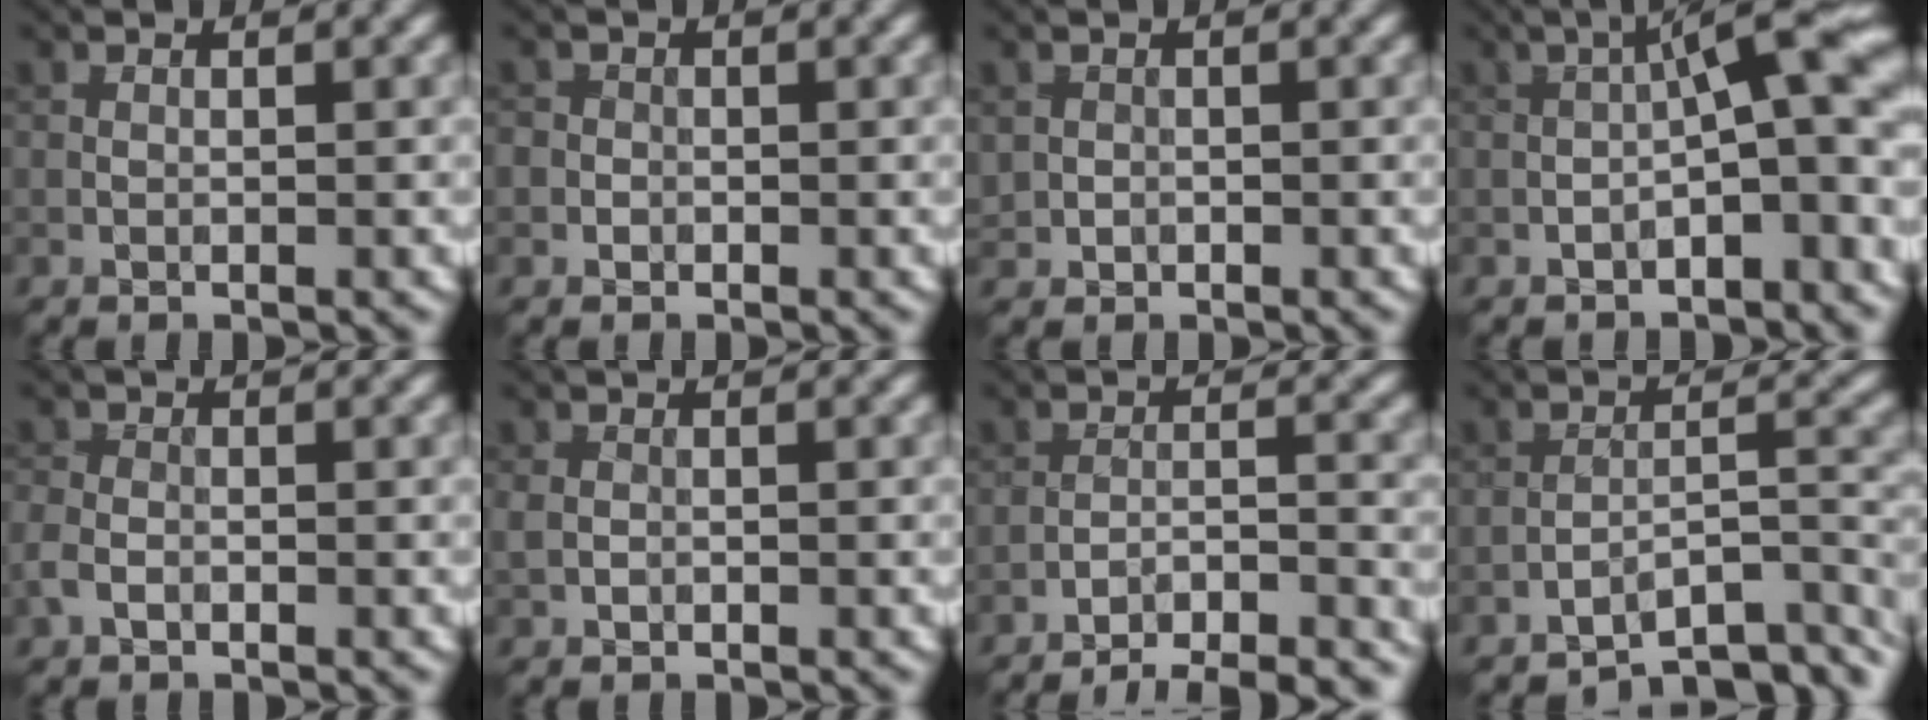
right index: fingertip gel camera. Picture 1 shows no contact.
{"total": 1.3, "force": [-0.2, 1.3, 0.2], "torque": [0.011, 0.002, -0.009]}
{"total": 0.9, "force": [0.0, 0.9, 0.0], "torque": [0.009, -0.004, 0.000]}
{"total": 6.6, "force": [-0.9, 1.5, 6.4], "torque": [-0.082, 0.024, -0.024]}
{"total": 1.8, "force": [-0.9, 1.3, 0.9], "torque": [-0.021, -0.001, -0.024]}
{"total": 1.1, "force": [-0.1, 0.9, 0.6], "torque": [-0.011, -0.001, -0.004]}
{"total": 9.3, "force": [-8.8, 1.7, 2.5], "torque": [-0.026, 0.007, -0.120]}
{"total": 6.8, "force": [-6.1, 1.3, 2.8], "torque": [-0.033, -0.001, -0.098]}